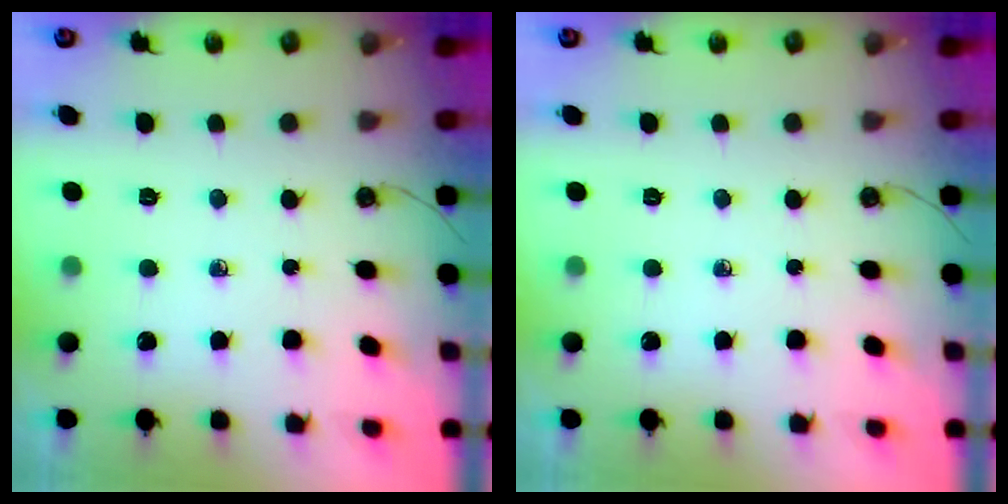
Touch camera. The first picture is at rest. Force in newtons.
{"total": 0.0}